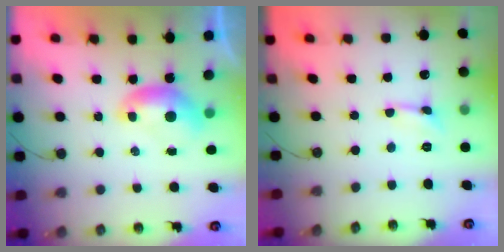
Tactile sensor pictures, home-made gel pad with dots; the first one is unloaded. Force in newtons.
{"total": 0.0}